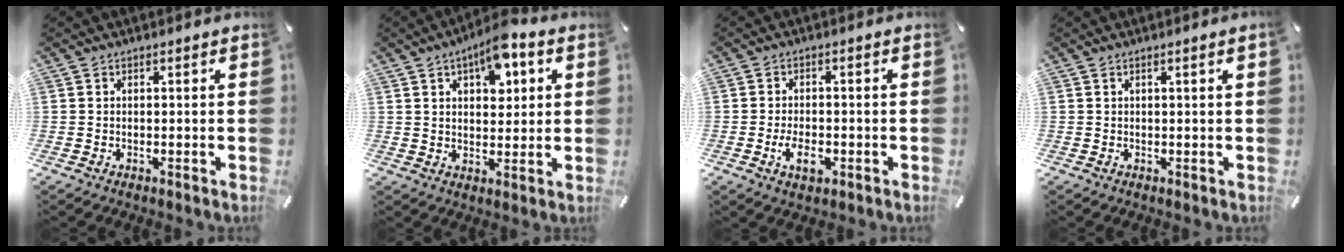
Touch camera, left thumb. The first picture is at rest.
{"total": 9.0, "force": [4.4, 5.0, 6.1], "torque": [-0.078, -0.015, 0.073]}
{"total": 5.0, "force": [-1.8, 3.1, 3.5], "torque": [-0.085, 0.000, -0.037]}
{"total": 0.9, "force": [0.3, -0.1, 0.8], "torque": [-0.013, -0.001, 0.005]}